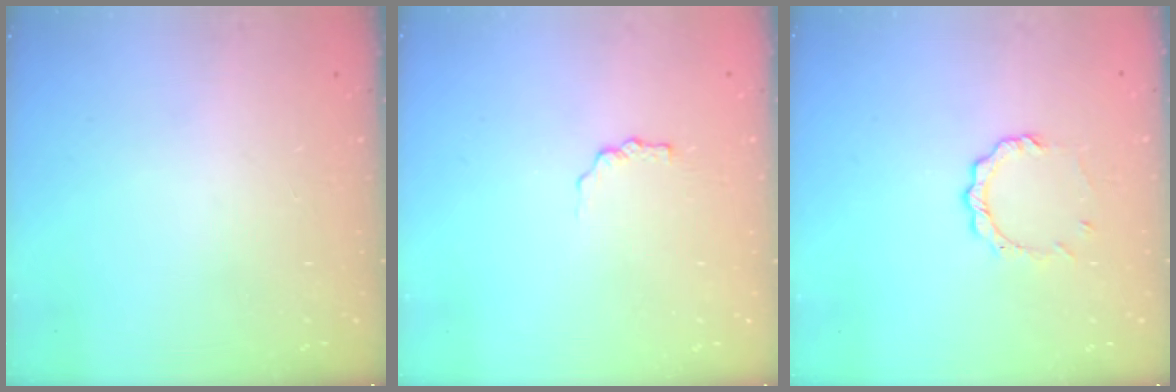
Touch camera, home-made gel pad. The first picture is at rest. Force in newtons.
{"total": 3.1, "press": 3.1, "slide": 0.5}
{"total": 5.5, "press": 5.5, "slide": 0.5}